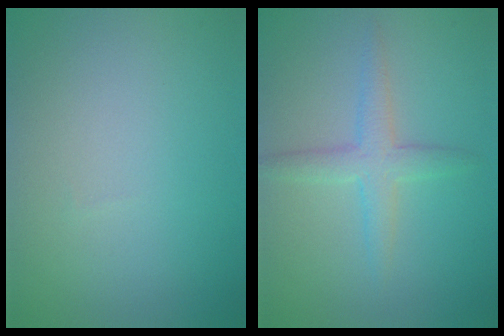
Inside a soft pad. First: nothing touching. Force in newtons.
{"total": 2.7, "press": 2.7, "slide": 0.0}